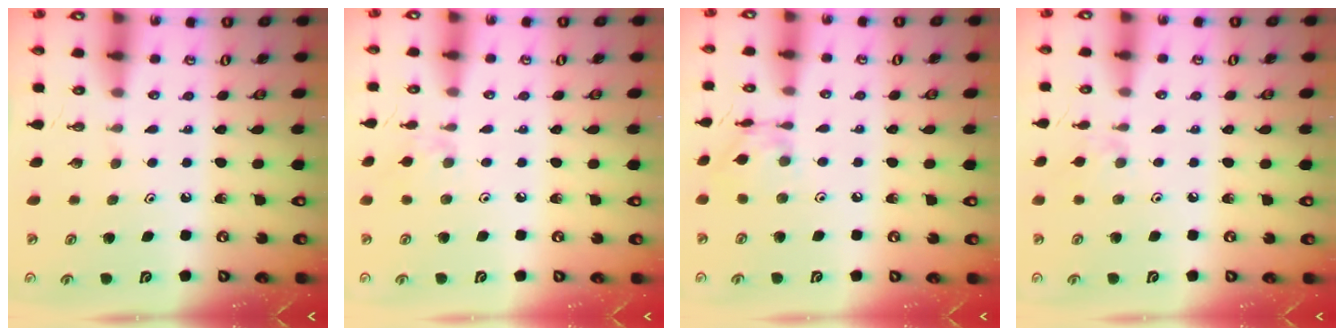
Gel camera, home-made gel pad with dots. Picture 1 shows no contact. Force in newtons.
{"total": 3.4, "press": 3.4, "slide": 0.5}
{"total": 7.7, "press": 7.6, "slide": 0.4}
{"total": 3.4, "press": 3.3, "slide": 0.6}